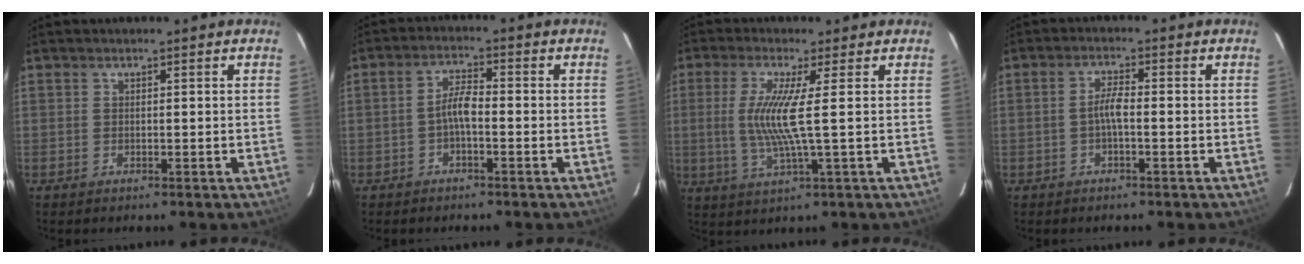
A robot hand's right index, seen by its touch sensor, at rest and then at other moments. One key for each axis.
{"total": 3.4, "fx": -1.5, "fy": 0.9, "fz": 3.0, "tx": -0.062, "ty": 0.011, "tz": -0.030}
{"total": 8.2, "fx": 0.7, "fy": -0.6, "fz": 8.1, "tx": -0.167, "ty": -0.009, "tz": 0.017}
{"total": 2.7, "fx": -0.9, "fy": 0.4, "fz": 2.6, "tx": -0.053, "ty": 0.007, "tz": -0.018}